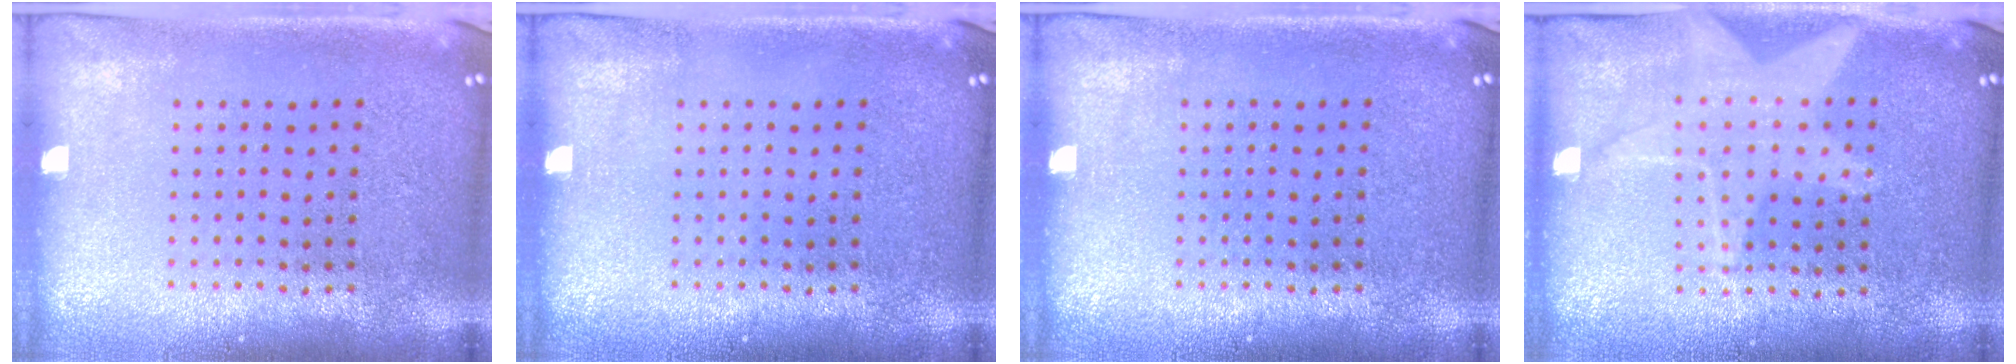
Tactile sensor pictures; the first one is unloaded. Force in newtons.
{"total": 0.0}
{"total": 0.0}
{"total": 1.3, "press": 1.3, "slide": 0.3}